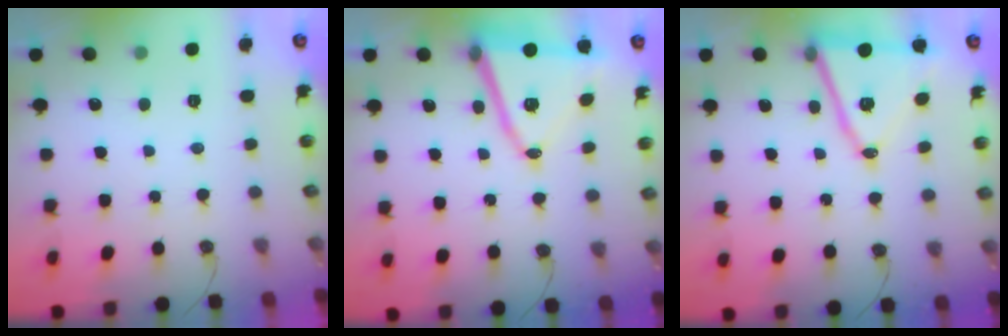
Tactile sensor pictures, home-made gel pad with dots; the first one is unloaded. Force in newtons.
{"total": 13.8, "press": 13.2, "slide": 4.0}
{"total": 15.7, "press": 15.2, "slide": 3.7}